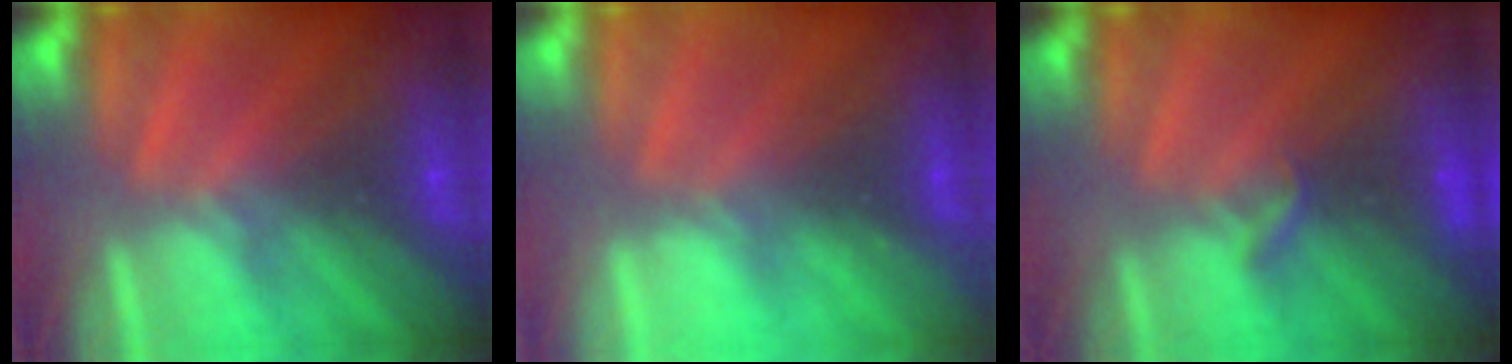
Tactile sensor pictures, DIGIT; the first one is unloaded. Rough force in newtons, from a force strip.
{"total": 2.2}
{"total": 2.2}